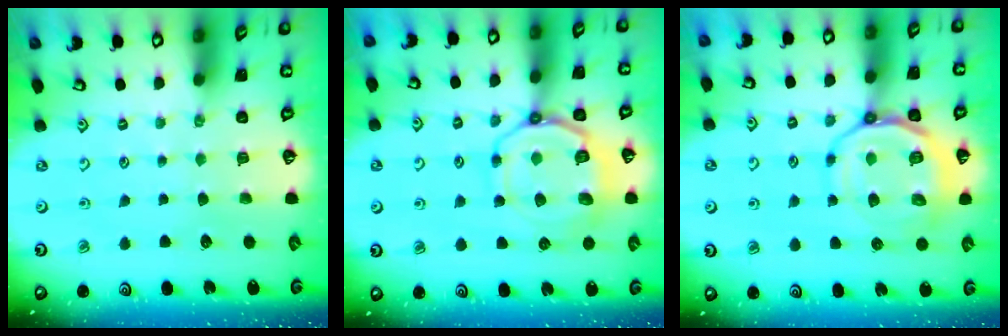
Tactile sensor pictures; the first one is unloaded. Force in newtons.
{"total": 12.6, "press": 12.5, "slide": 1.4}
{"total": 14.0, "press": 13.9, "slide": 2.1}